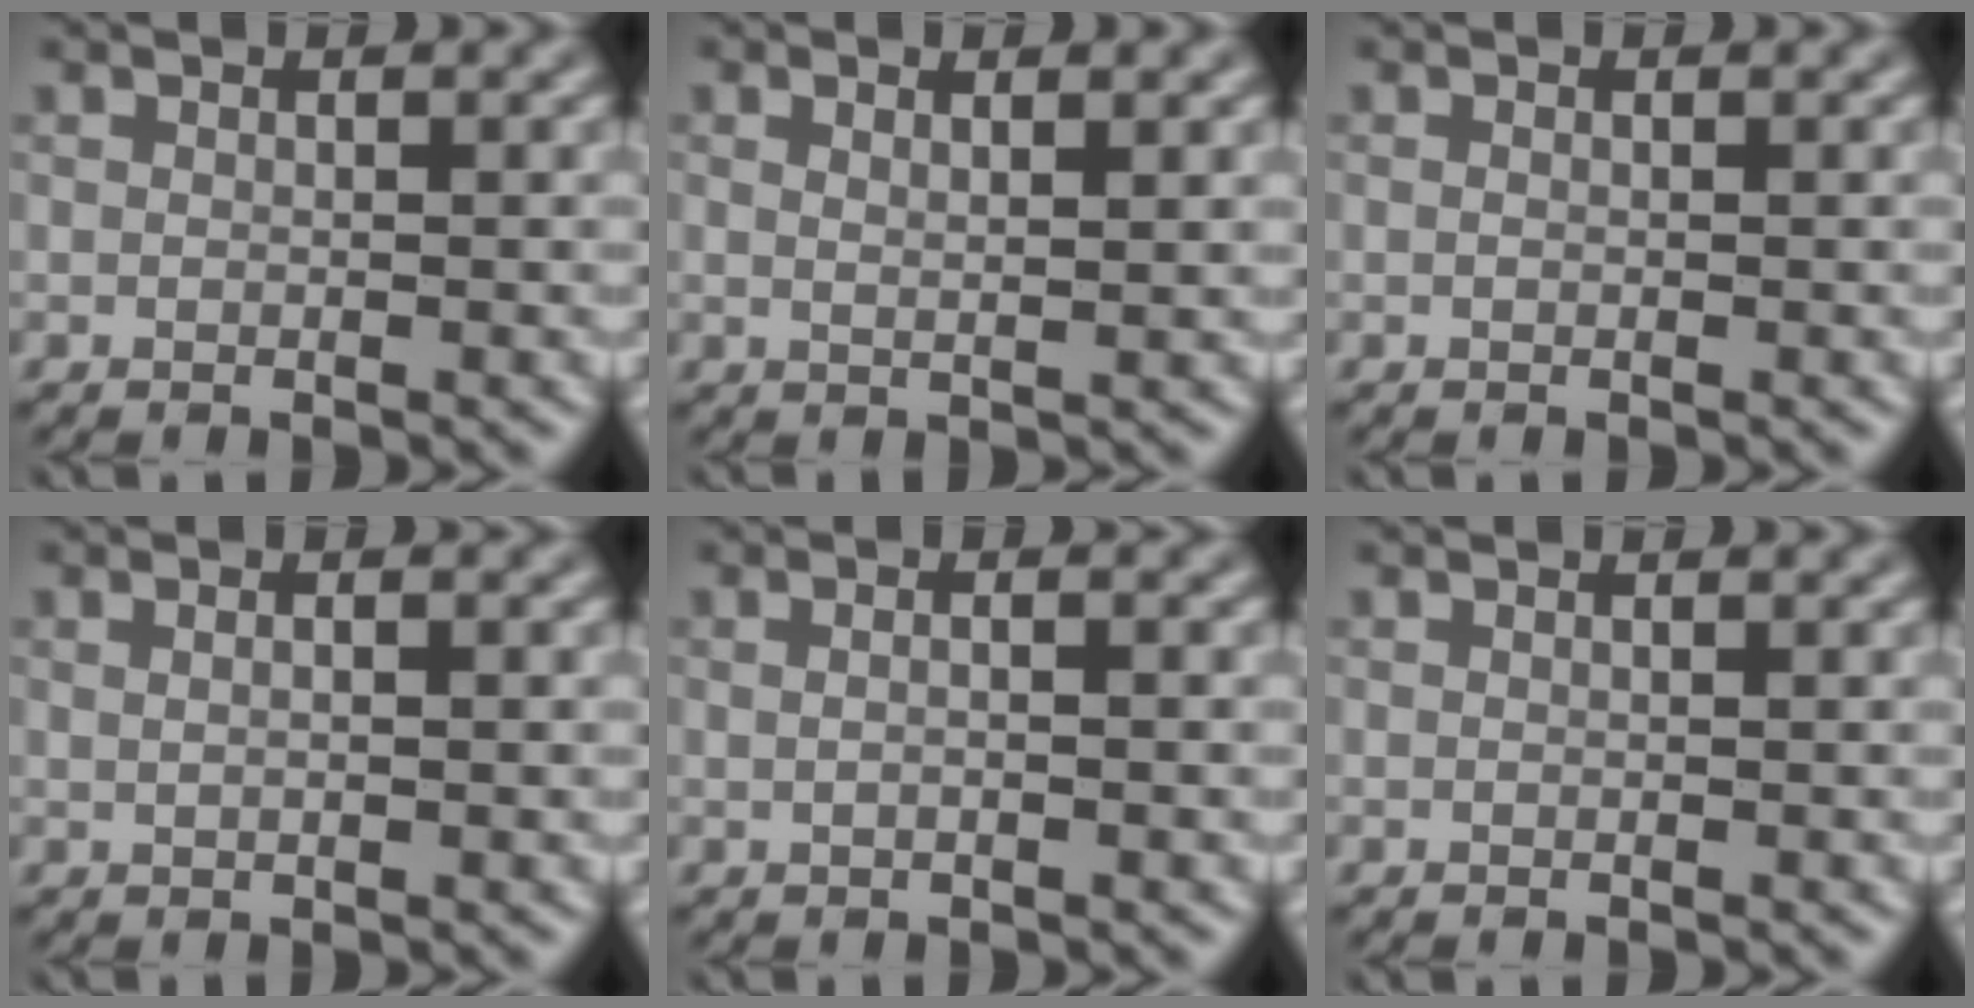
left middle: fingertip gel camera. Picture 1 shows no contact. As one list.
[{"total": 2.3, "force": [1.1, 0.8, 1.8], "torque": [-0.017, 0.003, 0.008]}, {"total": 0.0}, {"total": 2.7, "force": [1.1, 1.4, 2.1], "torque": [-0.021, 0.022, -0.005]}, {"total": 3.9, "force": [1.2, 2.1, 3.0], "torque": [-0.022, 0.036, -0.021]}, {"total": 0.0}]